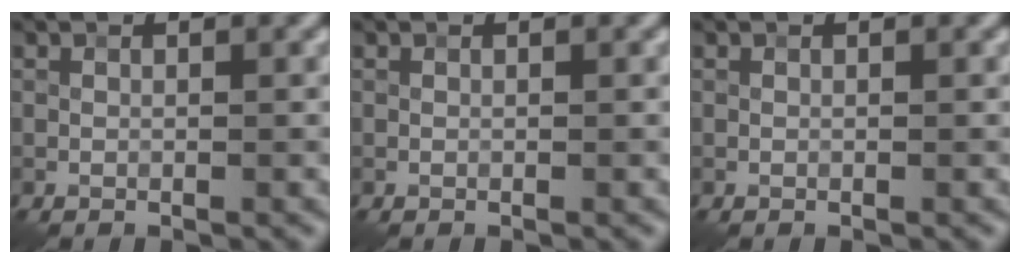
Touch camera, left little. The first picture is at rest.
{"total": 0.0}
{"total": 0.0}